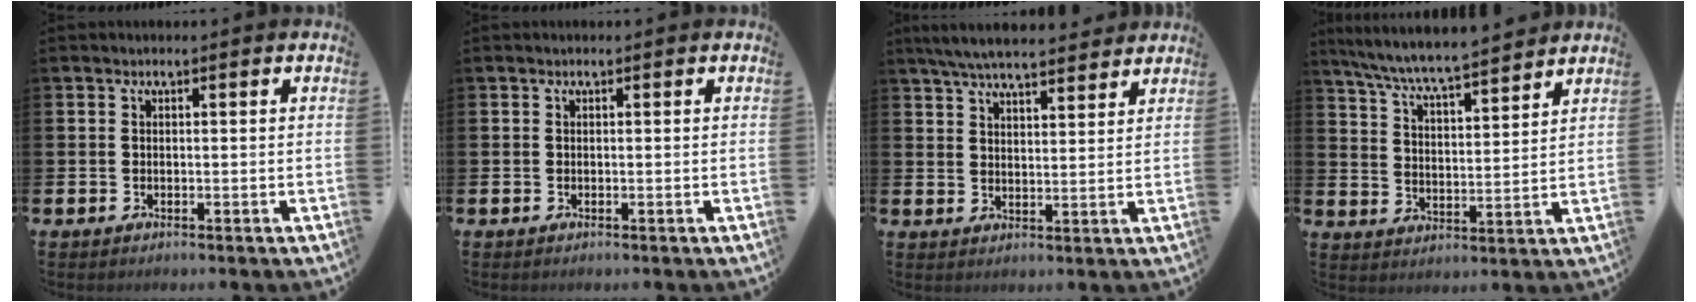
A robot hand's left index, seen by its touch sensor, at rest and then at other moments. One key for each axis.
{"total": 0.0}
{"total": 6.3, "fx": 6.0, "fy": 0.7, "fz": 1.7, "tx": -0.042, "ty": -0.025, "tz": 0.108}
{"total": 7.3, "fx": 7.0, "fy": 0.0, "fz": 1.9, "tx": -0.064, "ty": -0.049, "tz": 0.124}